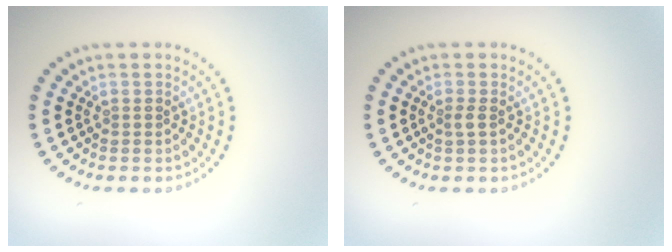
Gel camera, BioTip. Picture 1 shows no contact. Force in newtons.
{"total": 0.7, "press": 0.5, "slide": 0.5}